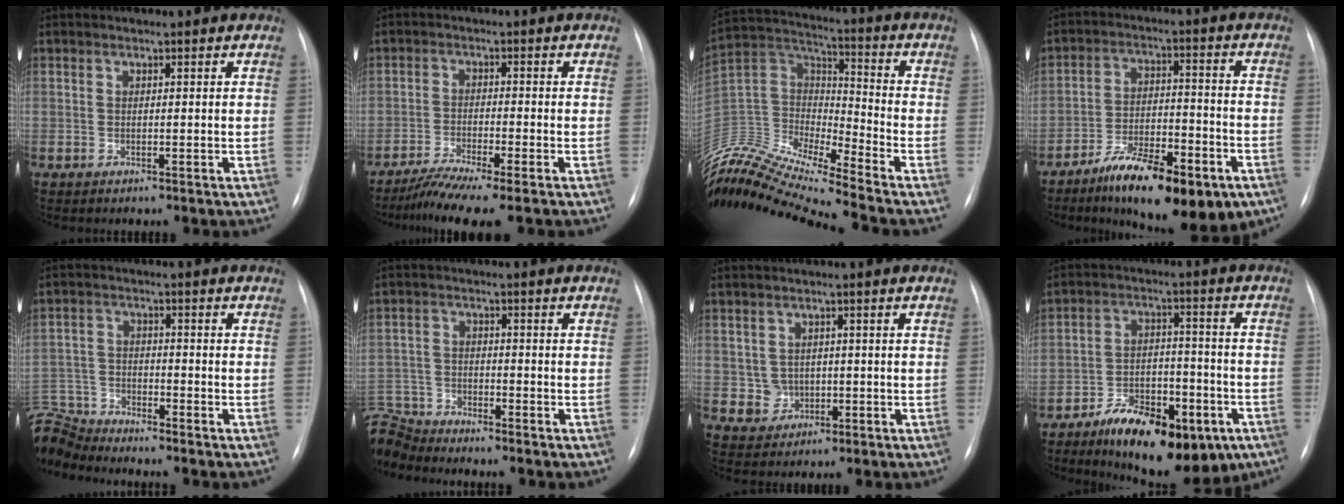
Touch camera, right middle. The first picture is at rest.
{"total": 6.2, "force": [-5.0, -0.7, 3.7], "torque": [-0.068, -0.021, -0.090]}
{"total": 20.4, "force": [-19.2, -0.6, 6.7], "torque": [-0.135, 0.033, -0.346]}
{"total": 16.4, "force": [-10.1, 5.2, 11.8], "torque": [-0.160, 0.007, -0.154]}
{"total": 9.1, "force": [-9.1, 0.8, 0.6], "torque": [-0.026, 0.012, -0.179]}
{"total": 8.1, "force": [-8.0, 1.1, 0.2], "torque": [-0.015, 0.007, -0.158]}
{"total": 3.5, "force": [-0.4, 3.4, 0.5], "torque": [-0.003, 0.011, 0.003]}
{"total": 16.7, "force": [-10.1, 7.2, 11.1], "torque": [-0.148, 0.018, -0.147]}